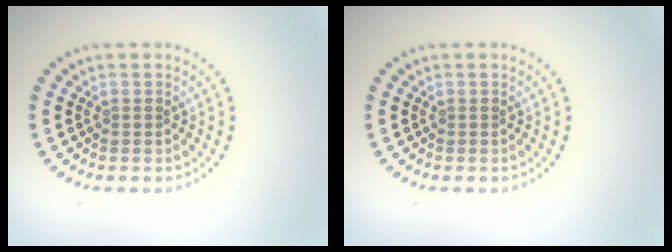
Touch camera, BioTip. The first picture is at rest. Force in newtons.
{"total": 0.0}